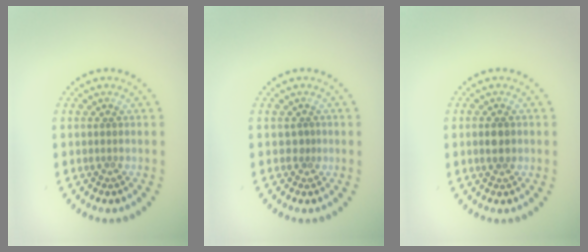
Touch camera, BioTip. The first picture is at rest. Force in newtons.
{"total": 0.6, "press": 0.4, "slide": 0.5}
{"total": 2.0, "press": 1.9, "slide": 0.1}